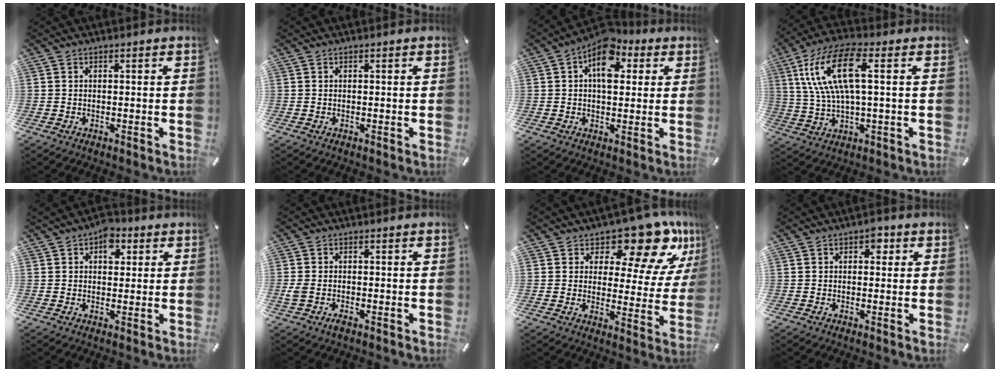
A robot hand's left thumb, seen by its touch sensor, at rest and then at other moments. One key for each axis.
{"total": 0.0}
{"total": 10.6, "fx": 4.1, "fy": 6.4, "fz": 7.4, "tx": -0.095, "ty": -0.017, "tz": 0.068}
{"total": 14.5, "fx": 3.7, "fy": 5.3, "fz": 13.0, "tx": -0.274, "ty": 0.000, "tz": 0.062}
{"total": 5.8, "fx": 2.0, "fy": 4.0, "fz": 3.6, "tx": -0.036, "ty": -0.004, "tz": 0.029}
{"total": 2.0, "fx": -0.8, "fy": 1.0, "fz": 1.5, "tx": -0.035, "ty": 0.000, "tz": -0.016}
{"total": 15.0, "fx": 11.1, "fy": 6.0, "fz": 8.0, "tx": -0.109, "ty": -0.089, "tz": 0.185}
{"total": 2.7, "fx": 0.7, "fy": 2.0, "fz": 1.6, "tx": -0.002, "ty": -0.004, "tz": 0.003}